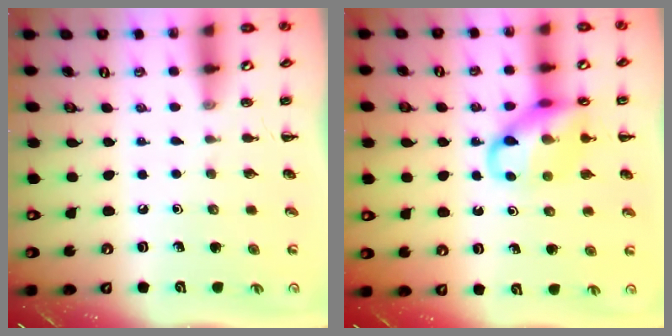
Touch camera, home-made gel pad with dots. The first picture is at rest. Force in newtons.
{"total": 13.8, "press": 13.7, "slide": 1.8}